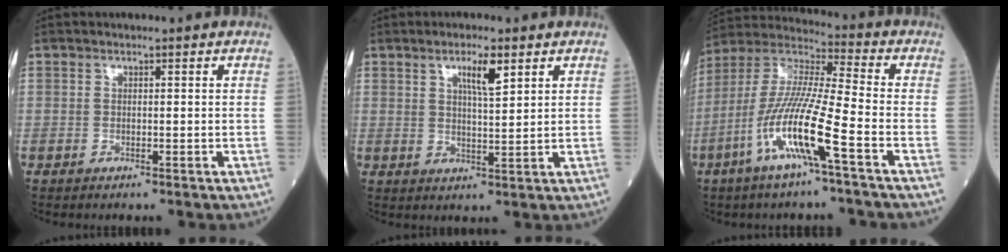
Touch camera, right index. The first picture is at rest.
{"total": 4.6, "force": [2.5, 0.6, 3.8], "torque": [-0.067, -0.001, 0.043]}
{"total": 14.0, "force": [-5.7, 0.2, 12.8], "torque": [-0.271, -0.005, -0.114]}